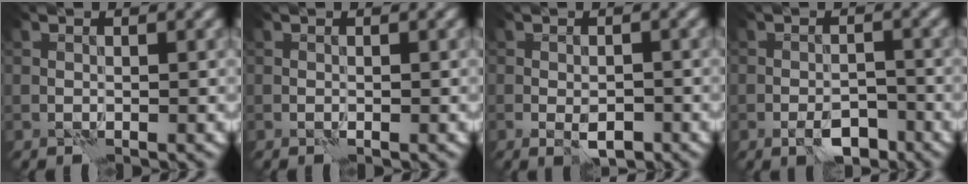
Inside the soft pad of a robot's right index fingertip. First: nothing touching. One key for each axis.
{"total": 0.0}
{"total": 2.5, "fx": -1.1, "fy": 1.0, "fz": 2.0, "tx": -0.034, "ty": -0.002, "tz": -0.018}
{"total": 3.5, "fx": -2.2, "fy": 1.4, "fz": 2.3, "tx": -0.032, "ty": 0.002, "tz": -0.037}